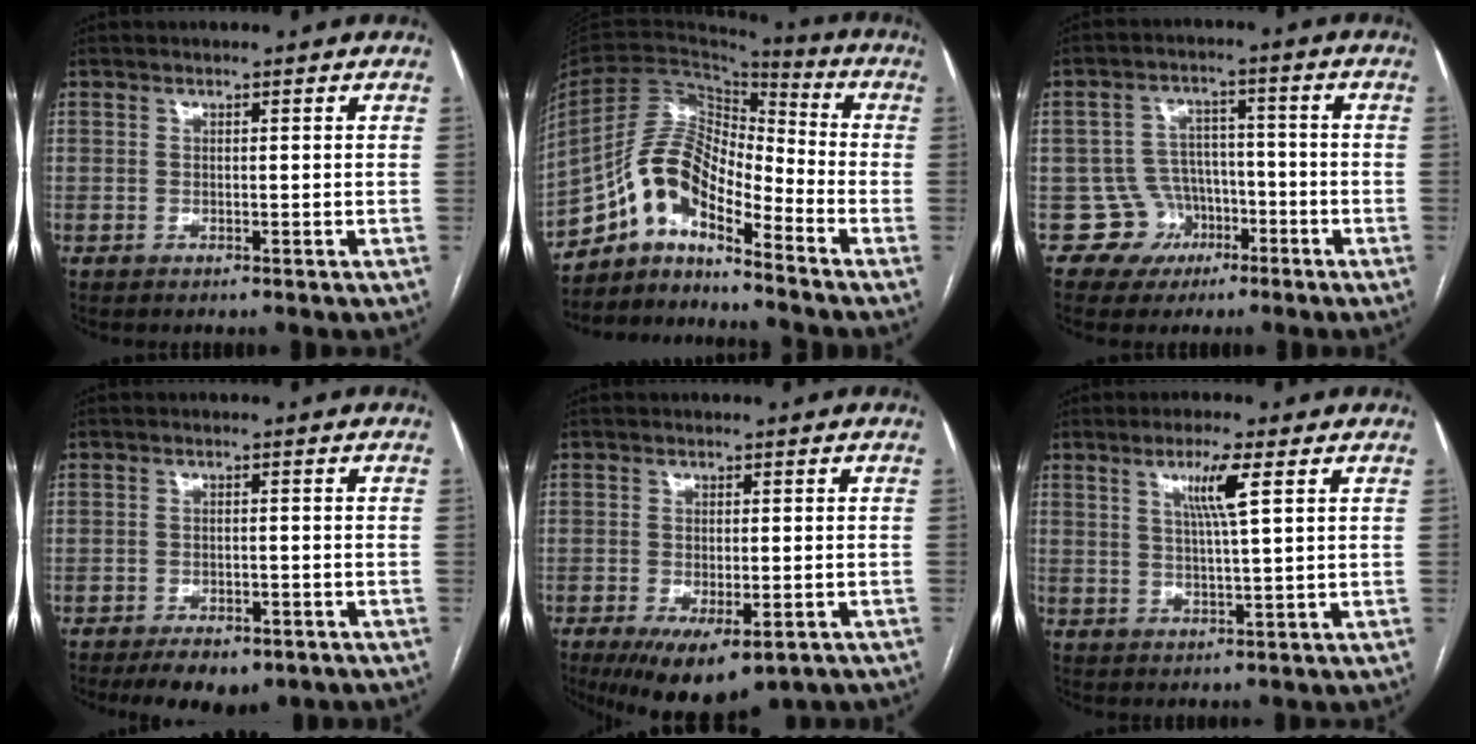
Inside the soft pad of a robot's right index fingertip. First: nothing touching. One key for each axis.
{"total": 12.3, "fx": -9.2, "fy": 3.4, "fz": 7.5, "tx": -0.141, "ty": 0.034, "tz": -0.169}
{"total": 6.3, "fx": -3.0, "fy": 5.6, "fz": -0.4, "tx": 0.023, "ty": 0.019, "tz": -0.043}
{"total": 7.4, "fx": -5.2, "fy": 3.2, "fz": 4.2, "tx": -0.056, "ty": -0.003, "tz": -0.070}
{"total": 11.0, "fx": -6.7, "fy": 4.1, "fz": 7.6, "tx": -0.121, "ty": -0.018, "tz": -0.092}
{"total": 5.4, "fx": 2.1, "fy": -0.4, "fz": 4.9, "tx": -0.090, "ty": -0.002, "tz": 0.038}